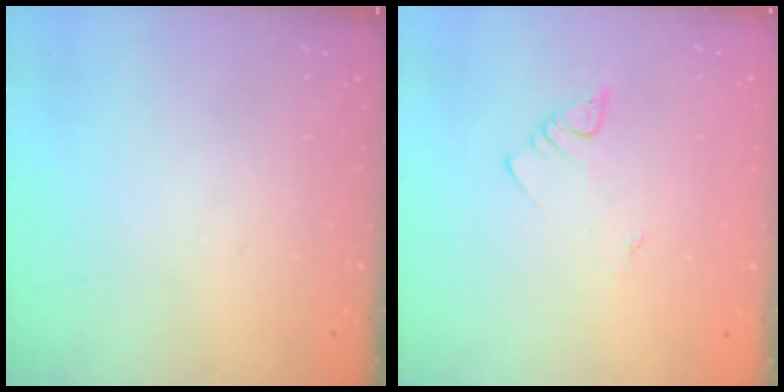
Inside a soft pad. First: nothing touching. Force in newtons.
{"total": 2.1, "press": 2.1, "slide": 0.4}